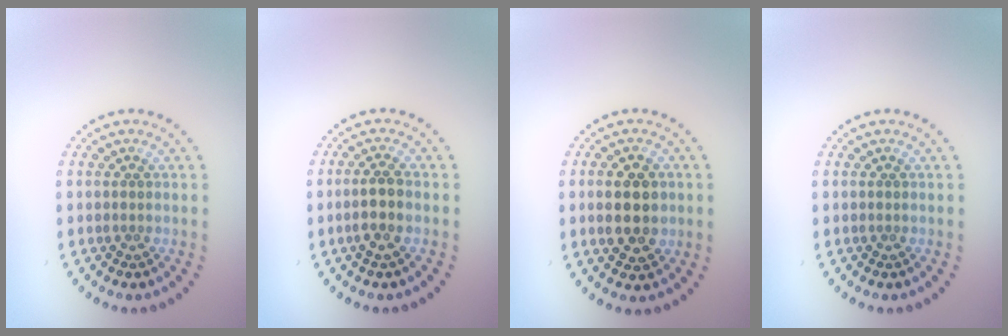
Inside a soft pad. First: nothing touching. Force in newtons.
{"total": 2.3, "press": 2.2, "slide": 0.8}
{"total": 4.6, "press": 4.6, "slide": 0.2}
{"total": 0.0}